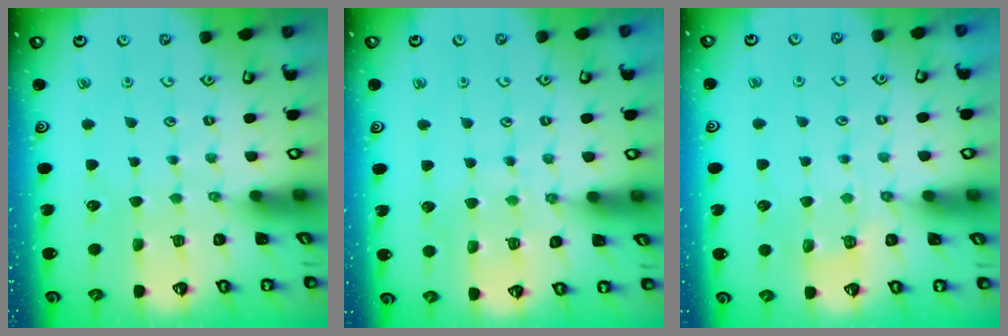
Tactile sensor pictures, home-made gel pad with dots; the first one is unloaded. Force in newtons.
{"total": 6.5, "press": 6.5, "slide": 0.7}
{"total": 4.8, "press": 4.7, "slide": 1.1}